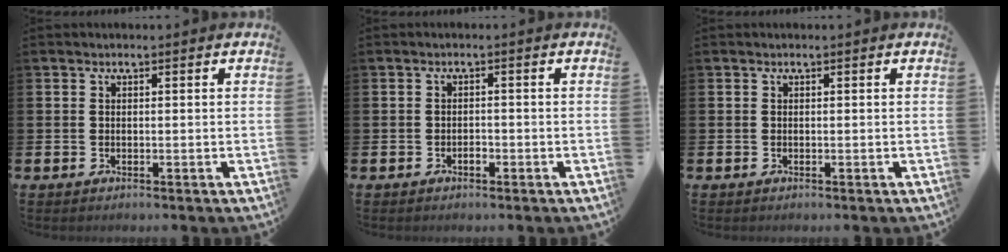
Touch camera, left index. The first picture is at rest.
{"total": 1.0, "force": [-0.5, 0.6, 0.6], "torque": [0.004, -0.008, -0.012]}
{"total": 0.0}